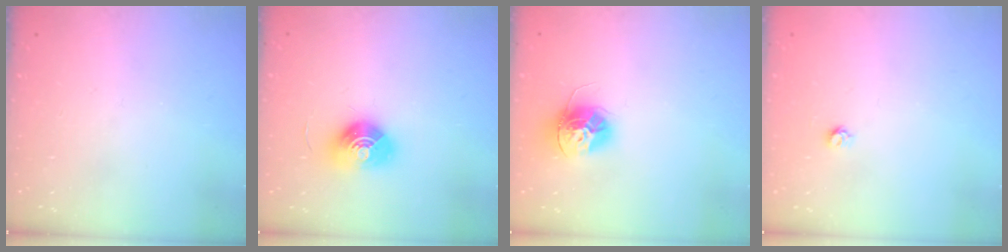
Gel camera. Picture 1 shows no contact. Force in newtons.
{"total": 10.0, "press": 10.0, "slide": 0.4}
{"total": 12.8, "press": 12.7, "slide": 1.3}
{"total": 3.4, "press": 3.4, "slide": 0.2}